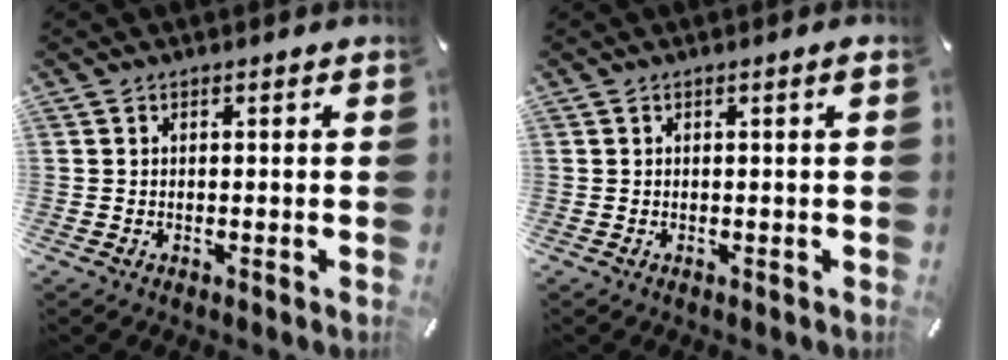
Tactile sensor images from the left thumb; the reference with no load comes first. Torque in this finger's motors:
{"motor_torque": [0.16, 0.00, 0.18, 0.05, -0.08]}